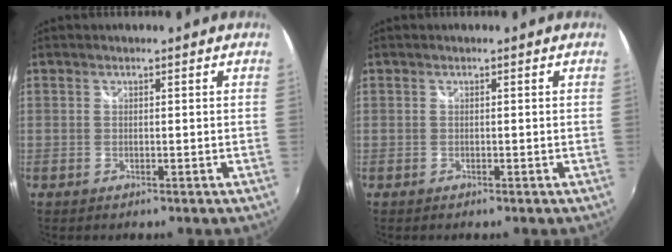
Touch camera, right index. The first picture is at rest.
{"total": 0.0}